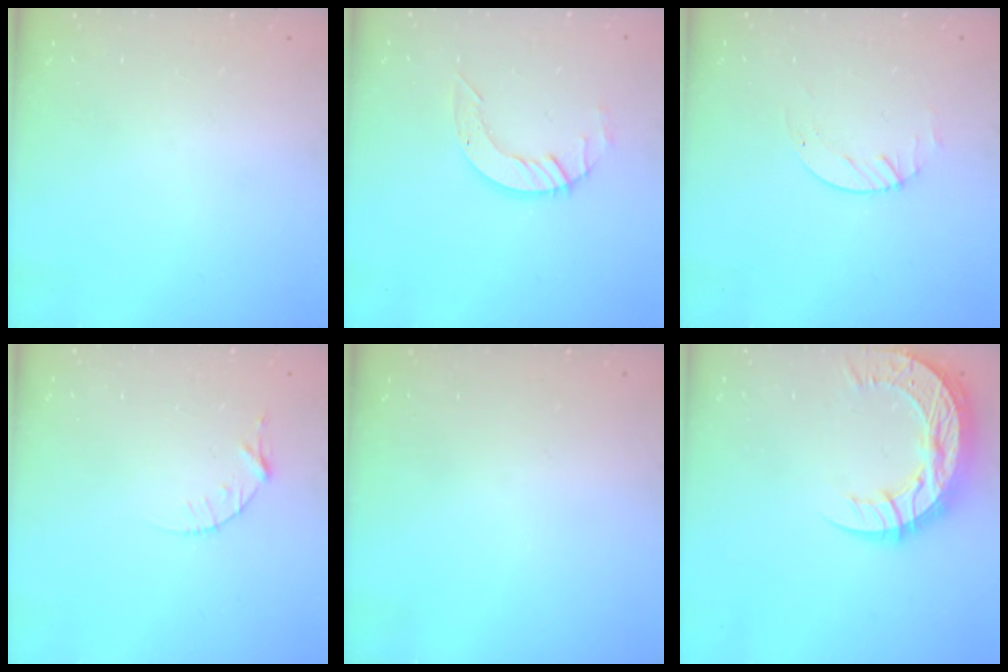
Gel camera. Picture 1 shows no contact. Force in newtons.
{"total": 6.1, "press": 6.1, "slide": 0.5}
{"total": 1.7, "press": 1.7, "slide": 0.2}
{"total": 3.8, "press": 3.7, "slide": 0.5}
{"total": 0.0}
{"total": 15.4, "press": 15.3, "slide": 1.2}